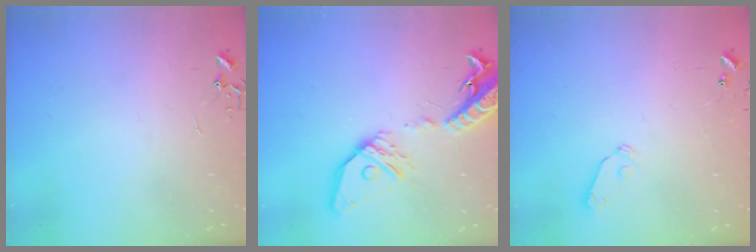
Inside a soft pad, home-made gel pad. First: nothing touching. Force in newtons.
{"total": 19.6, "press": 19.2, "slide": 4.0}
{"total": 5.9, "press": 5.9, "slide": 0.5}